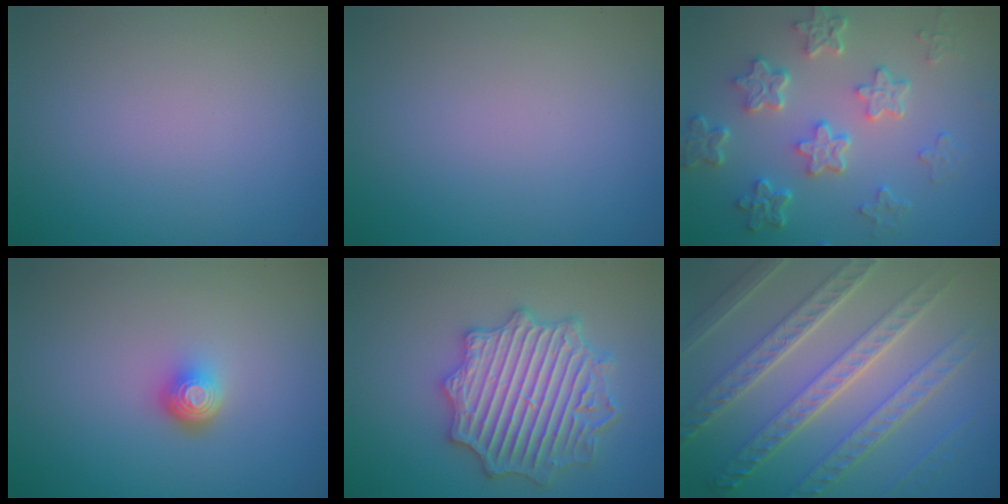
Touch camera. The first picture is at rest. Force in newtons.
{"total": 0.0}
{"total": 5.6, "press": 4.3, "slide": 3.6}
{"total": 2.2, "press": 1.4, "slide": 1.7}
{"total": 6.7, "press": 6.7, "slide": 1.0}
{"total": 9.0, "press": 6.4, "slide": 6.4}